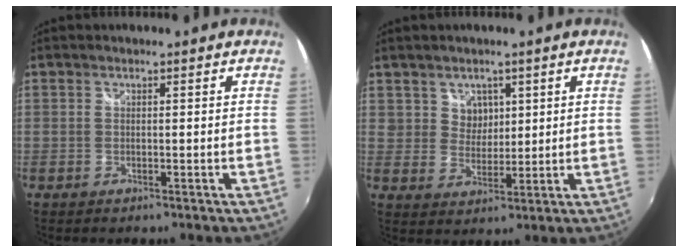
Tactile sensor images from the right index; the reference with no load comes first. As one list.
[{"total": 4.8, "force": [2.5, 4.0, 0.7], "torque": [-0.005, 0.005, 0.049]}]